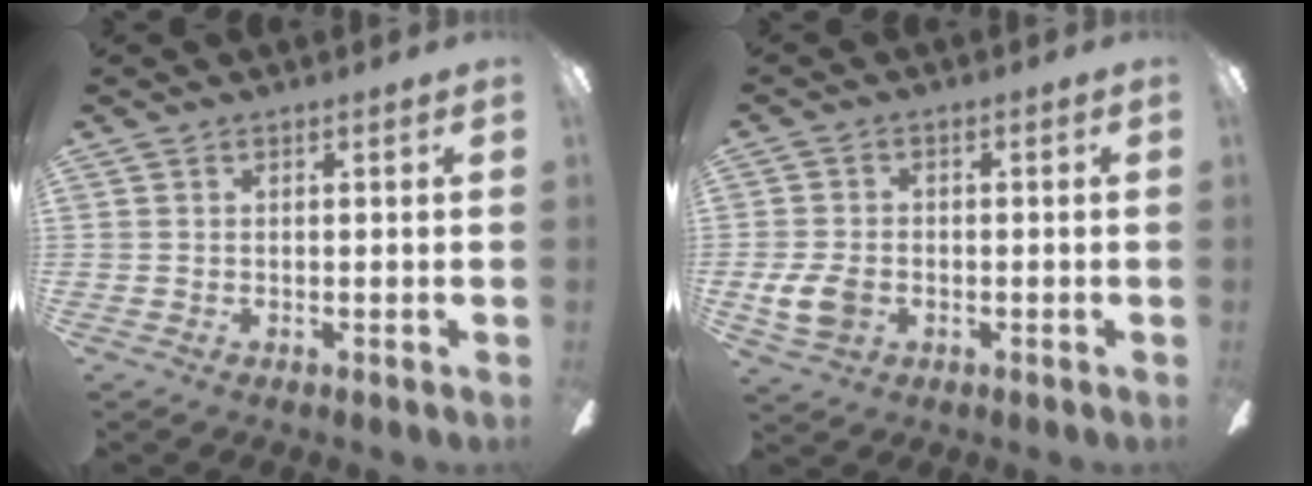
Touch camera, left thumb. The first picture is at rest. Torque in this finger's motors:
{"motor_torque": [-0.04, 0.83, 0.24, -0.26, 0.02]}